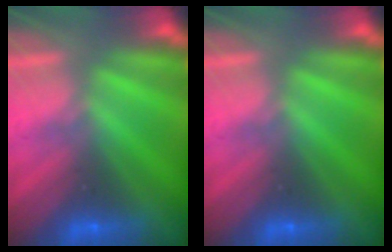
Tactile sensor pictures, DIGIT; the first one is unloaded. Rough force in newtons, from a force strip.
{"total": 0.0}